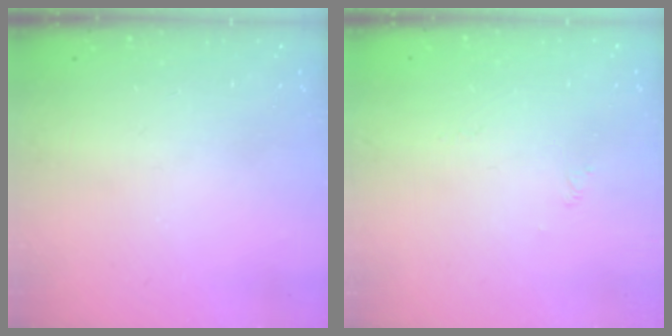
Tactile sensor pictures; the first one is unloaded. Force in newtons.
{"total": 1.7, "press": 1.6, "slide": 0.4}